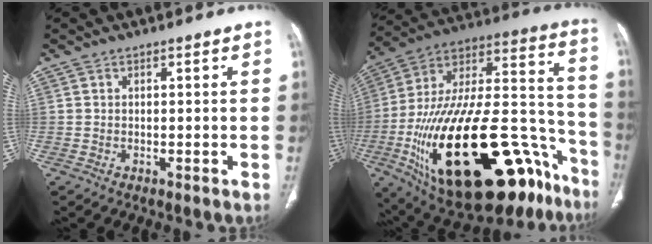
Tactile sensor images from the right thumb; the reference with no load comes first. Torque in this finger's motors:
{"motor_torque": [2.51, 2.50, 2.62, -0.15, 1.05]}